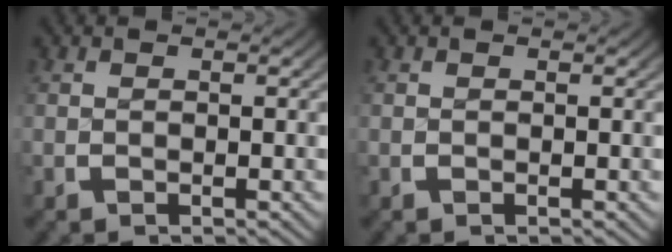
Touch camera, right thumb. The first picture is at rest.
{"total": 0.0}